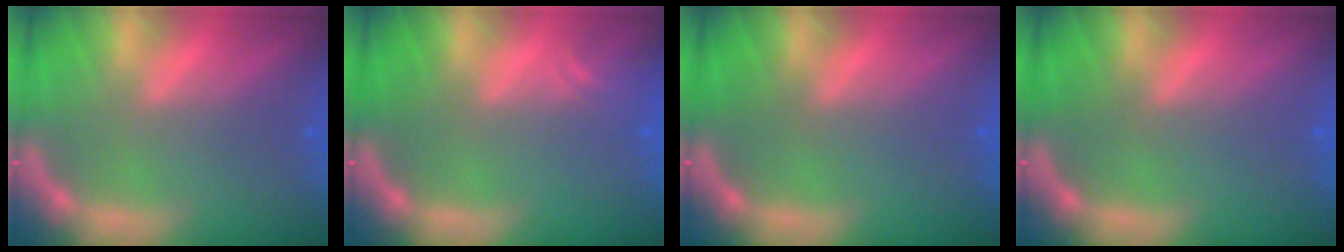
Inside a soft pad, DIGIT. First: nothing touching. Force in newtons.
{"total": 1.5}
{"total": 0.0}
{"total": 0.0}